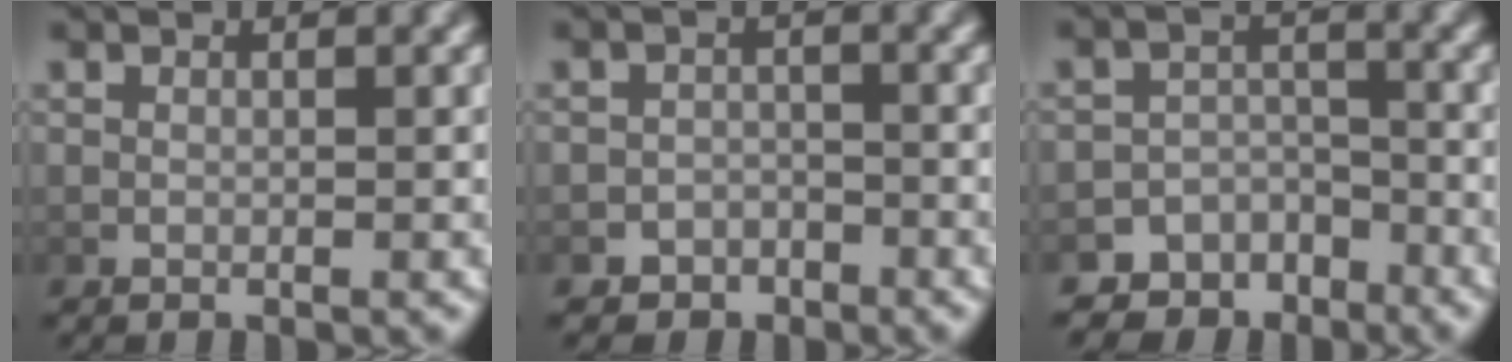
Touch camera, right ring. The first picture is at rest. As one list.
[{"total": 3.2, "force": [-2.6, 1.8, -0.3], "torque": [0.017, -0.009, -0.047]}, {"total": 7.9, "force": [-5.8, 5.3, 1.2], "torque": [-0.005, -0.013, -0.107]}]